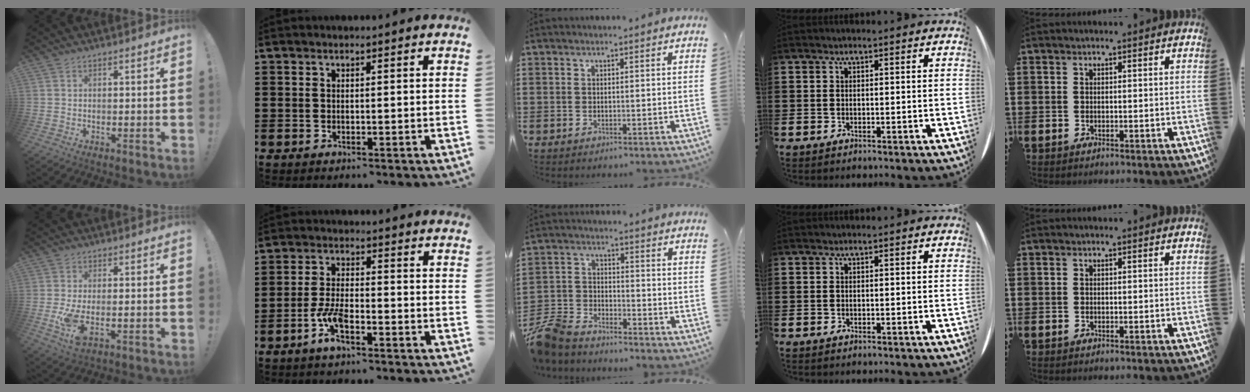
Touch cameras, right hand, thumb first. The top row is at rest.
{"thumb": {"total": 6.7, "force": [-1.3, 2.7, 6.0], "torque": [-0.123, -0.016, -0.020]}, "index": {"total": 5.3, "force": [-3.0, 1.3, 4.2], "torque": [-0.105, -0.007, -0.061]}, "middle": {"total": 7.2, "force": [-6.7, 1.9, 1.7], "torque": [-0.060, 0.007, -0.141]}}